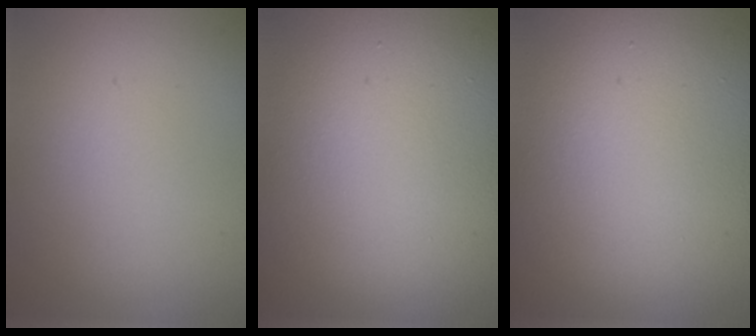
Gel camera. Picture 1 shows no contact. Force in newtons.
{"total": 20.2, "press": 20.1, "slide": 1.4}
{"total": 20.2, "press": 20.1, "slide": 1.4}